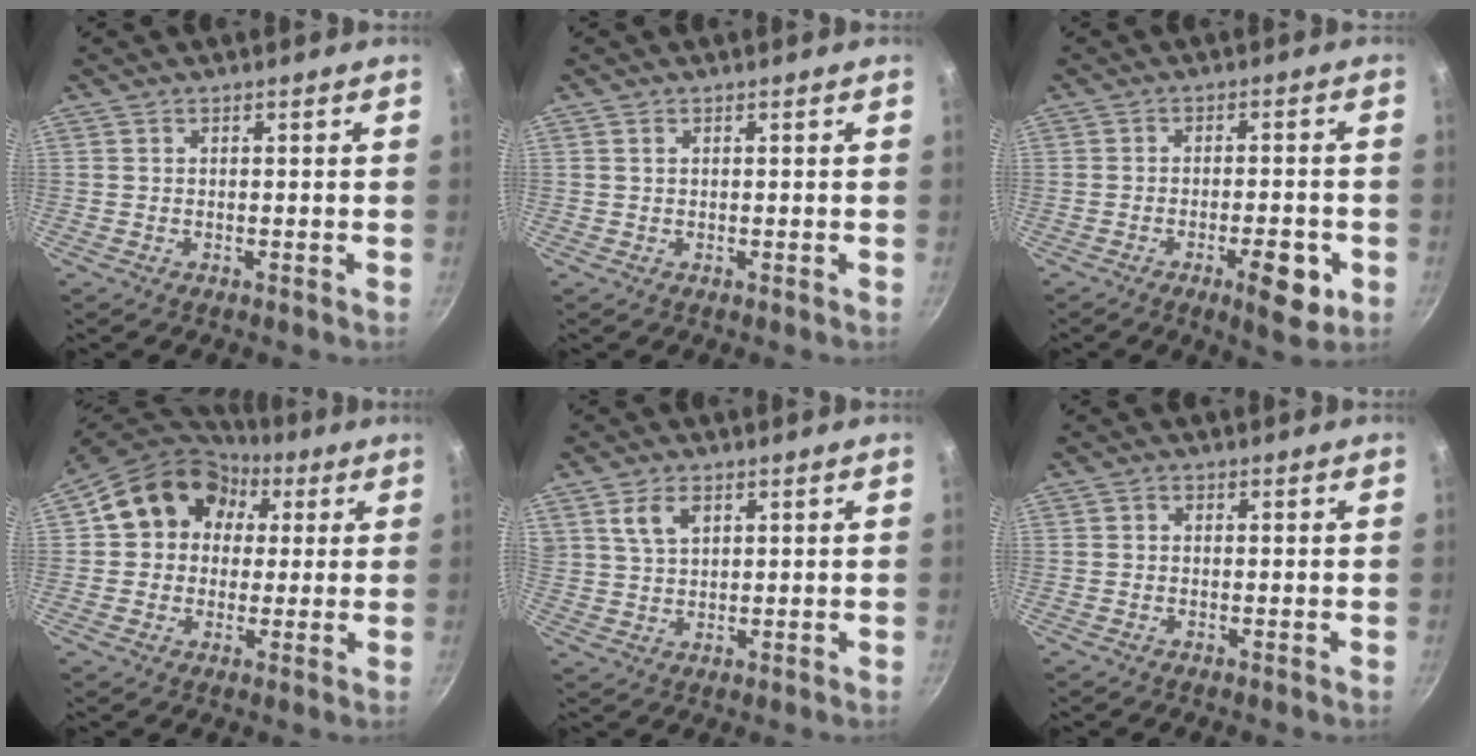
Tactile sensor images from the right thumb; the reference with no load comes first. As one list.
[{"total": 0.7, "force": [0.4, 0.4, 0.5], "torque": [-0.009, 0.001, 0.006]}, {"total": 8.3, "force": [-3.2, 2.8, 7.1], "torque": [-0.084, 0.012, -0.040]}, {"total": 15.2, "force": [3.5, 13.0, 7.1], "torque": [-0.088, 0.029, 0.038]}, {"total": 5.4, "force": [2.6, 3.1, 3.5], "torque": [-0.054, -0.003, 0.053]}, {"total": 0.8, "force": [0.0, 0.7, 0.4], "torque": [-0.005, 0.004, -0.002]}]